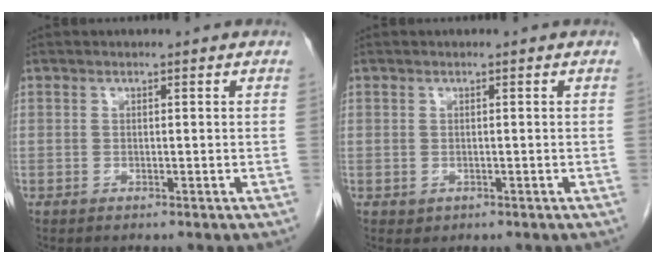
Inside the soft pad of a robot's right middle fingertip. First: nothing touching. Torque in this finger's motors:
{"motor_torque": [0.28, -0.15, -0.02, 0.01]}